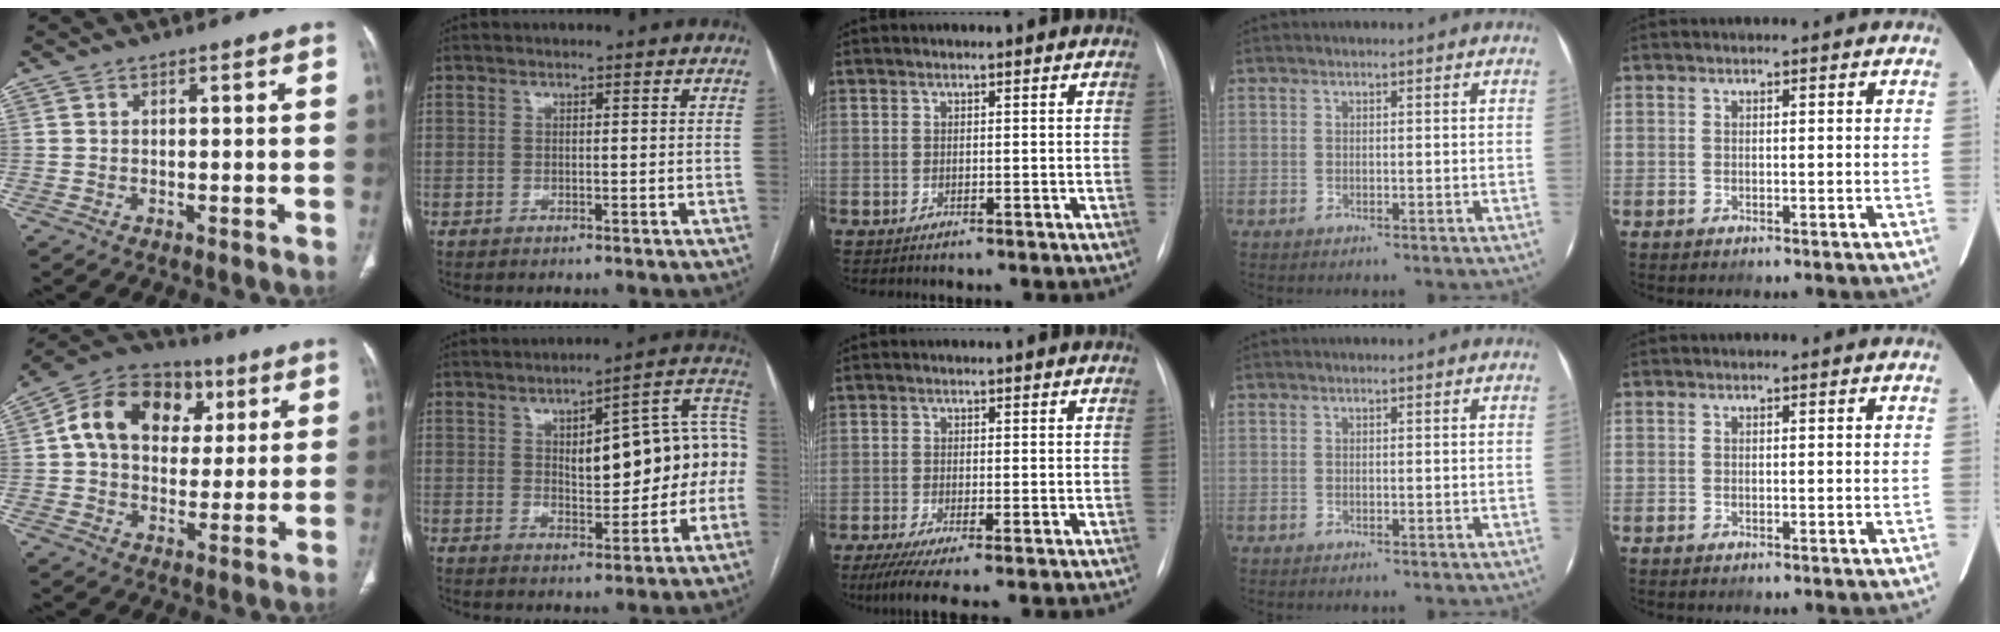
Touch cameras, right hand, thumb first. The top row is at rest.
{"thumb": {"total": 16.6, "force": [4.3, 12.5, 10.1], "torque": [-0.140, 0.016, 0.063]}, "index": {"total": 15.2, "force": [0.4, 4.7, 14.4], "torque": [-0.191, 0.043, 0.014]}, "middle": {"total": 5.3, "force": [-3.2, 0.8, 4.1], "torque": [-0.072, -0.018, -0.057]}}